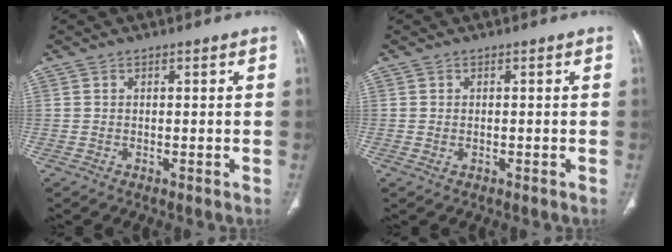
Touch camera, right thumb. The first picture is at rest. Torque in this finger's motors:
{"motor_torque": [-0.31, 0.23, 0.20, 0.42, 0.09]}